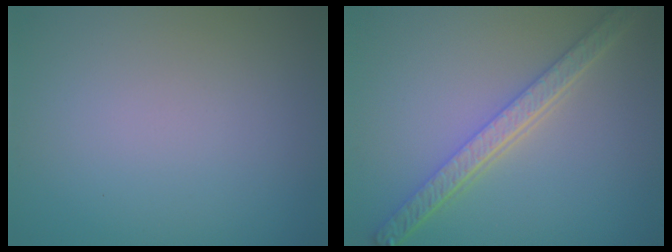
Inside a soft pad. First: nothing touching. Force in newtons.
{"total": 5.2, "press": 4.0, "slide": 3.3}